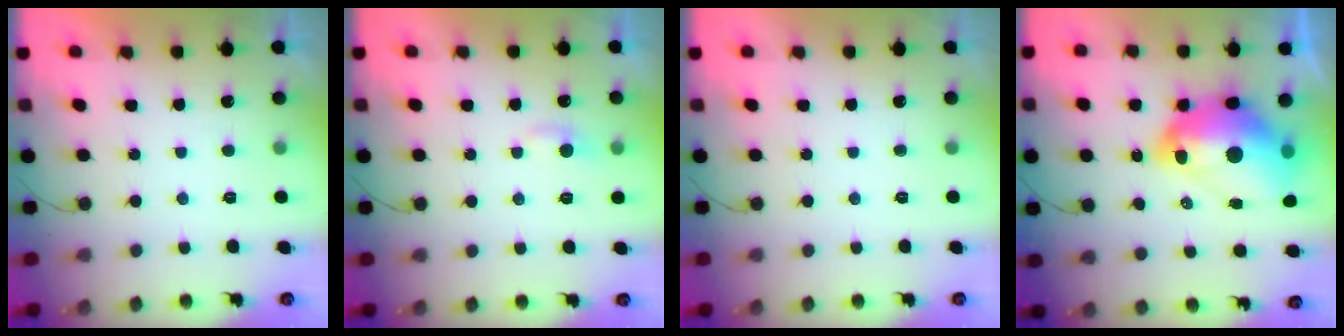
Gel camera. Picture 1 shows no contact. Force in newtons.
{"total": 4.6, "press": 4.5, "slide": 0.5}
{"total": 0.0}
{"total": 19.9, "press": 19.7, "slide": 2.3}